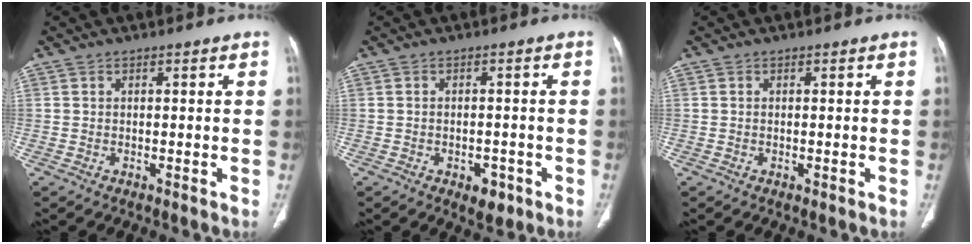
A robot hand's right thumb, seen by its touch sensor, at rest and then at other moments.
{"total": 4.0, "force": [-1.9, 2.4, 2.5], "torque": [-0.020, 0.007, -0.019]}
{"total": 0.0}